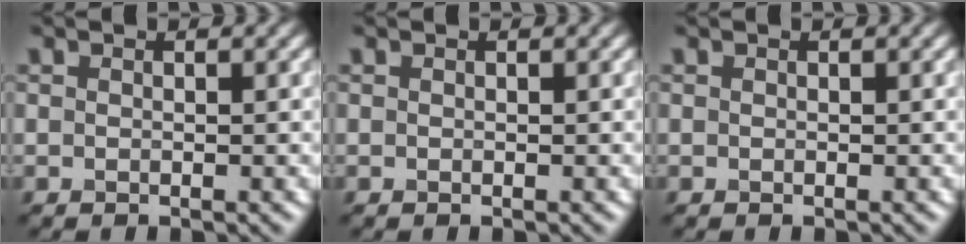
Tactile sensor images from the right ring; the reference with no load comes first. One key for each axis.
{"total": 0.0}
{"total": 0.0}